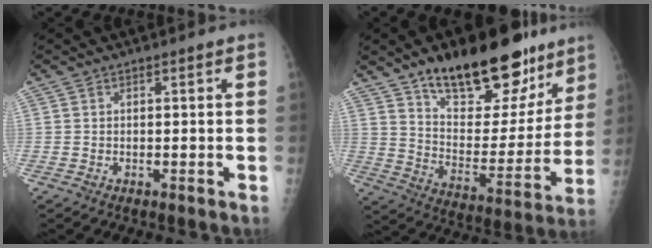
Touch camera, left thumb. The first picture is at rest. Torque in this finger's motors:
{"motor_torque": [0.56, 0.77, 1.45, -1.32, 0.13]}